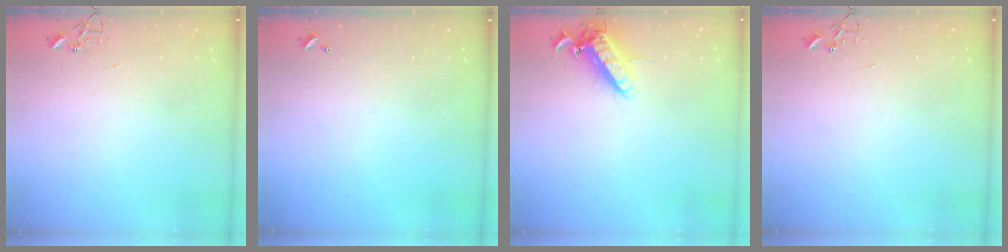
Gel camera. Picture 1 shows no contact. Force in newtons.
{"total": 0.0}
{"total": 12.7, "press": 12.5, "slide": 2.1}
{"total": 0.0}